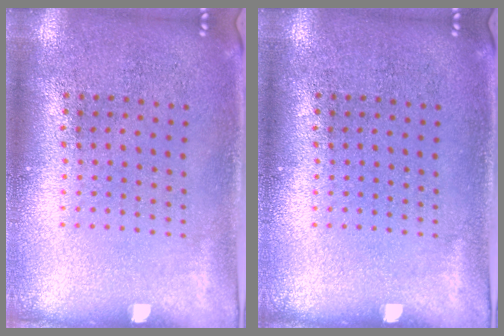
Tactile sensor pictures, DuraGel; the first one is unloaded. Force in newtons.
{"total": 0.0}